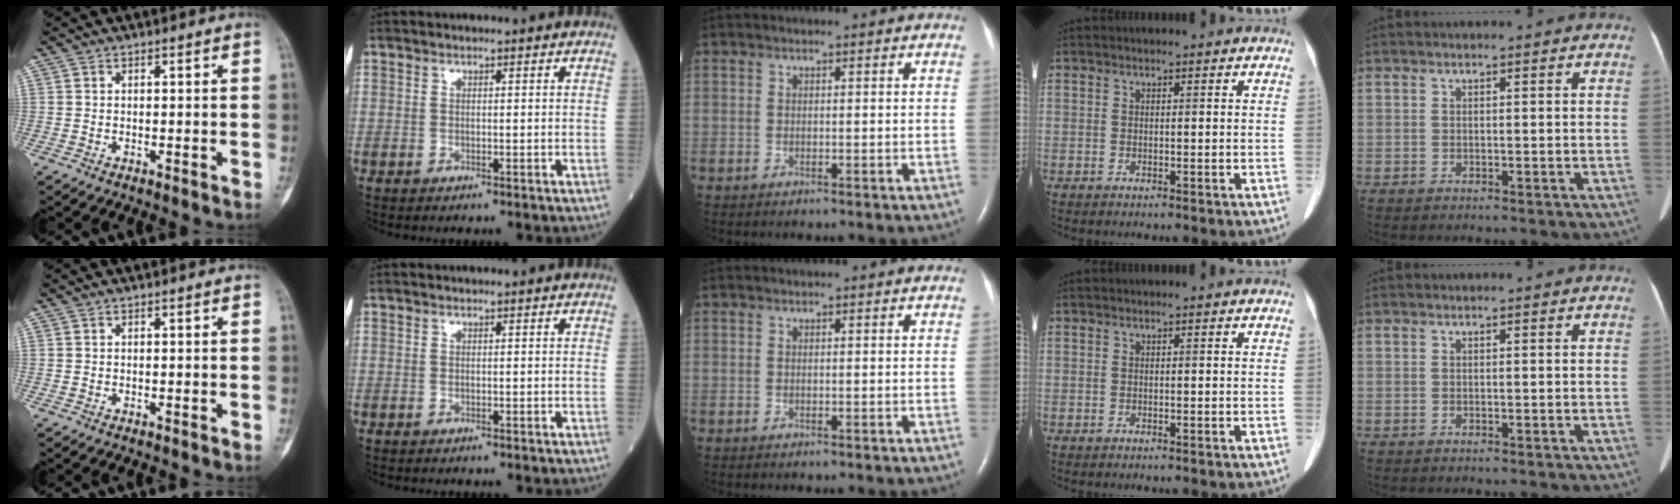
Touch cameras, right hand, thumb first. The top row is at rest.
{}